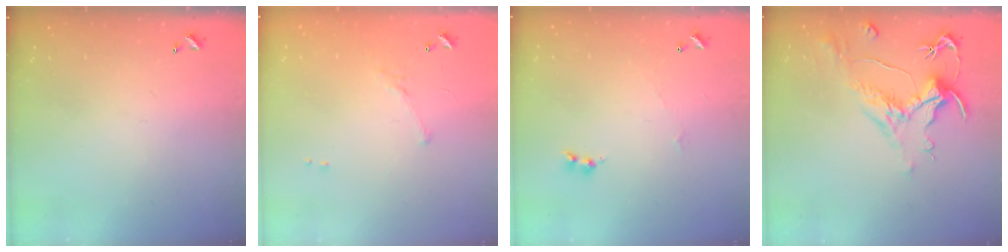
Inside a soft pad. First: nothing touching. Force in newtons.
{"total": 5.9, "press": 5.9, "slide": 0.8}
{"total": 1.6, "press": 1.5, "slide": 0.4}
{"total": 1.6, "press": 0.8, "slide": 1.5}